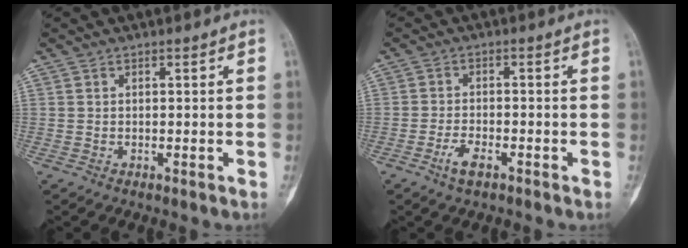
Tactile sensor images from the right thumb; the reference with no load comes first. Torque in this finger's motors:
{"motor_torque": [-0.35, -0.19, 0.02, 0.33, 0.01]}